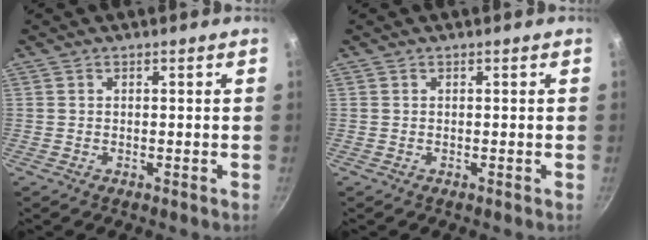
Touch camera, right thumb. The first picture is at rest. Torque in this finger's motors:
{"motor_torque": [0.00, 0.00, 0.00, 0.00, 0.00]}